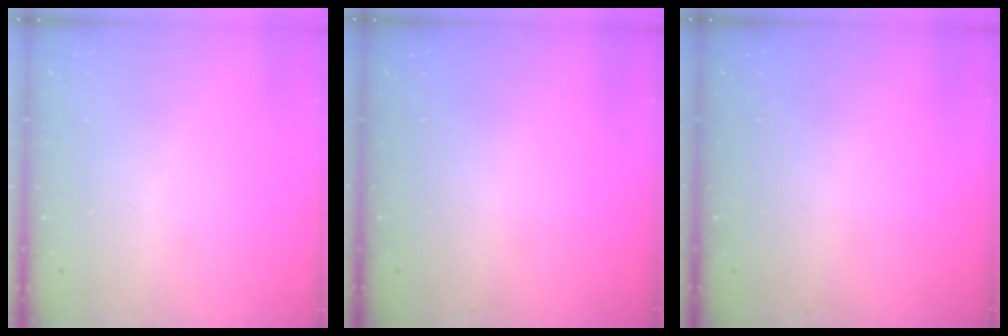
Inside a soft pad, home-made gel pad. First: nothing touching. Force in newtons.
{"total": 0.0}
{"total": 0.0}